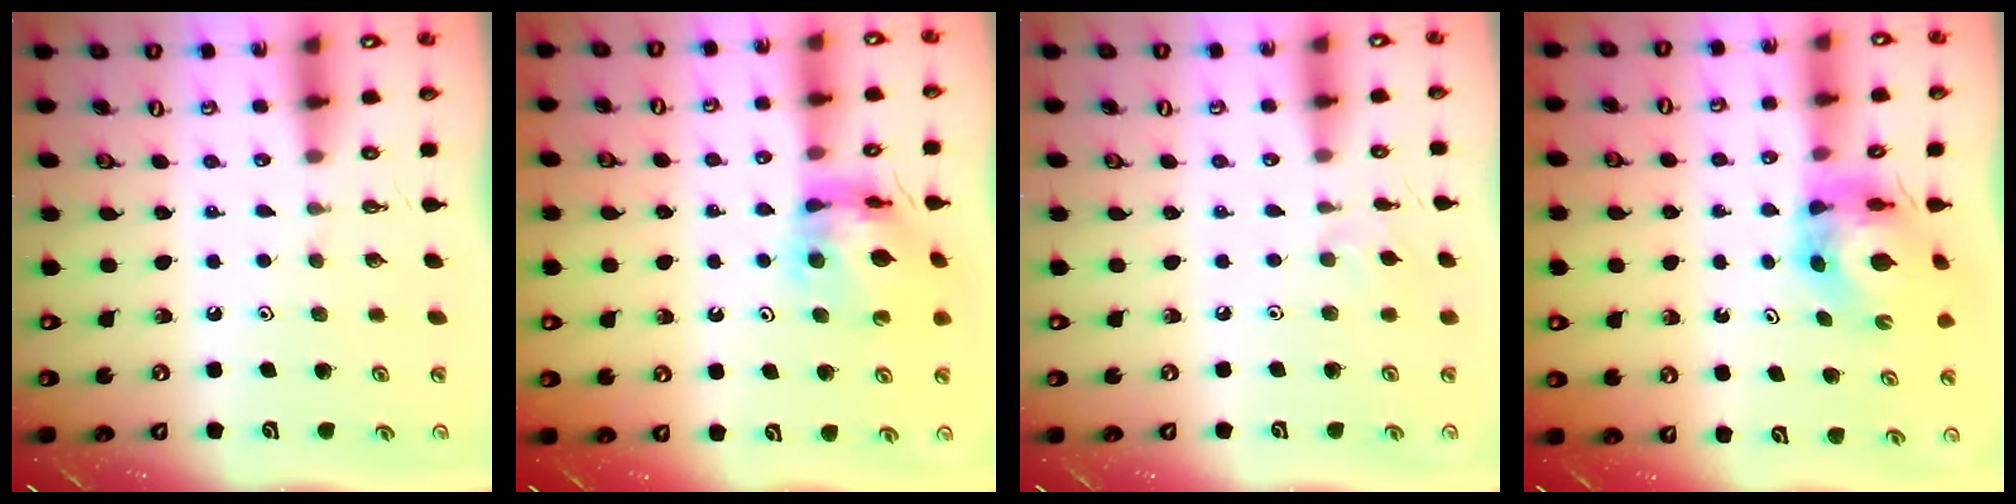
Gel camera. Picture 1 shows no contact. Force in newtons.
{"total": 11.7, "press": 11.6, "slide": 1.3}
{"total": 5.3, "press": 5.2, "slide": 0.9}
{"total": 5.8, "press": 5.8, "slide": 0.5}